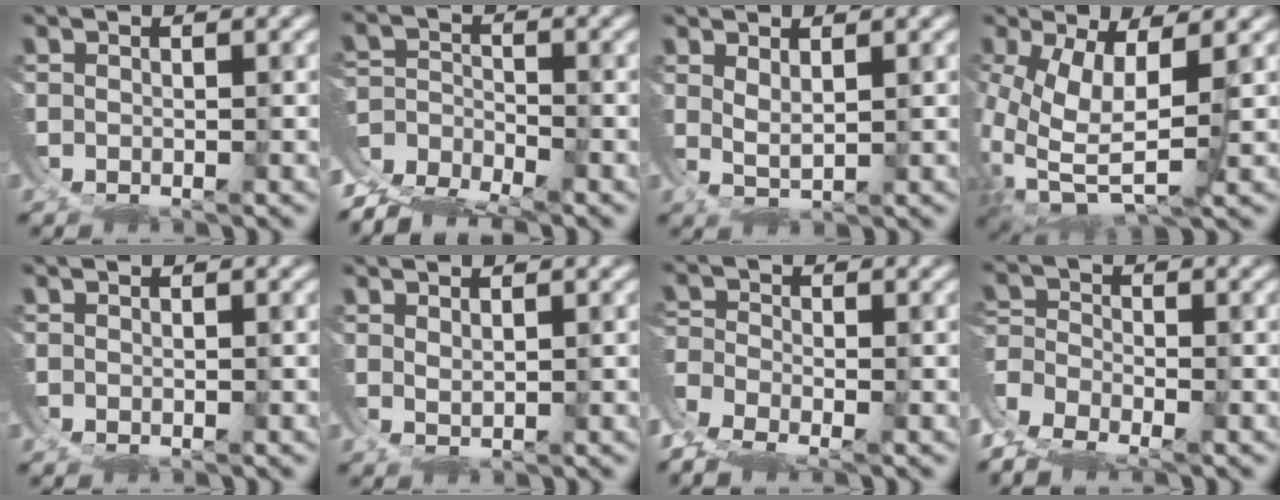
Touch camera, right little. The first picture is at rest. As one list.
[{"total": 8.0, "force": [-5.2, 5.3, 2.9], "torque": [-0.064, -0.038, -0.077]}, {"total": 3.3, "force": [0.9, 2.7, 1.6], "torque": [-0.042, 0.004, 0.007]}, {"total": 11.0, "force": [-1.4, 7.9, 7.5], "torque": [-0.199, -0.055, 0.003]}, {"total": 0.0}, {"total": 0.9, "force": [0.7, 0.6, 0.3], "torque": [-0.010, -0.004, 0.017]}, {"total": 5.3, "force": [-3.0, 3.7, 2.4], "torque": [-0.073, -0.031, -0.045]}, {"total": 7.1, "force": [-3.9, 5.3, 2.9], "torque": [-0.085, -0.037, -0.057]}]